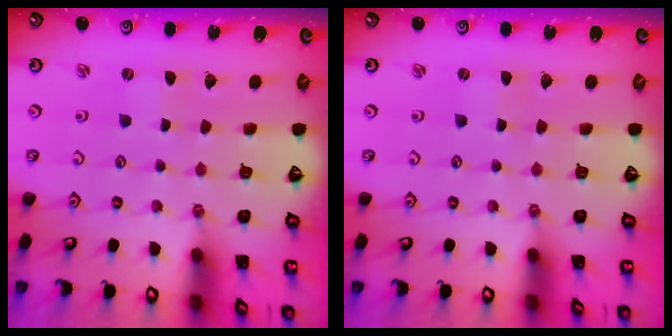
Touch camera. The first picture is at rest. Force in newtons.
{"total": 0.0}